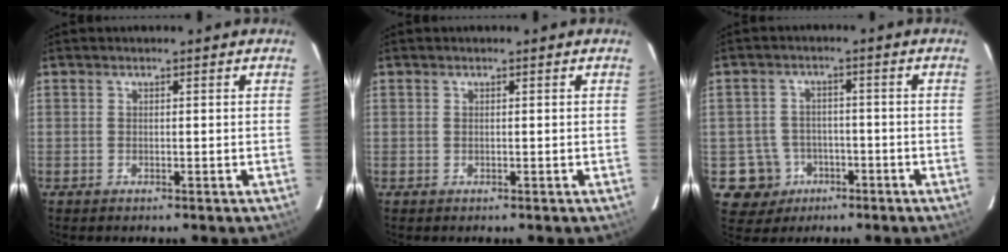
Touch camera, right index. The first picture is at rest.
{"total": 0.0}
{"total": 7.3, "force": [-3.0, 6.6, 0.5], "torque": [-0.031, 0.027, -0.035]}